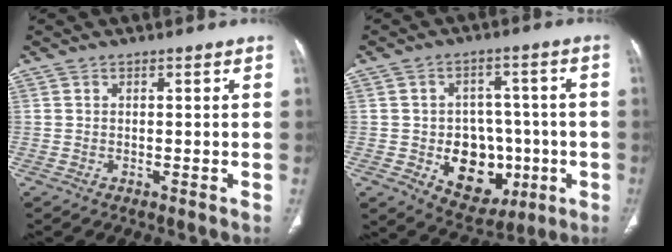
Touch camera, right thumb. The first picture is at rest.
{"total": 13.6, "force": [-3.3, 10.4, 8.2], "torque": [-0.063, 0.021, -0.029]}